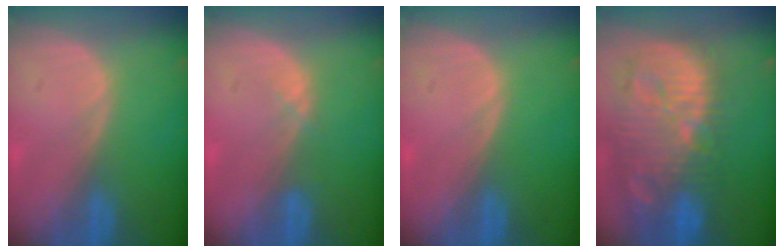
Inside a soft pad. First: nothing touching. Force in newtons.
{"total": 0.9, "press": 0.9, "slide": 0.3}
{"total": 0.0}
{"total": 14.4, "press": 12.5, "slide": 7.1}